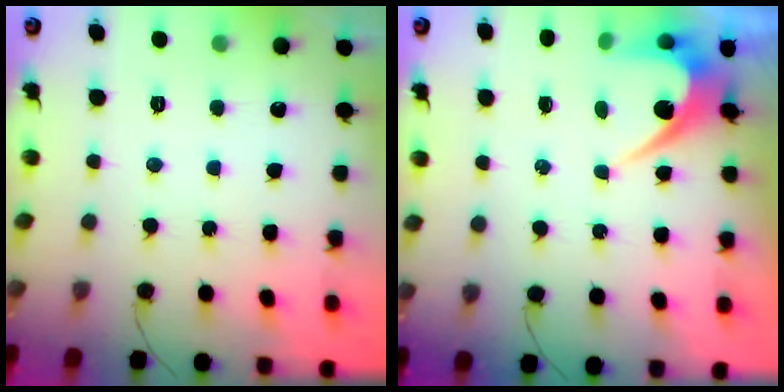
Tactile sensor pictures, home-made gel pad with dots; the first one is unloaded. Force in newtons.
{"total": 6.0, "press": 6.0, "slide": 0.3}